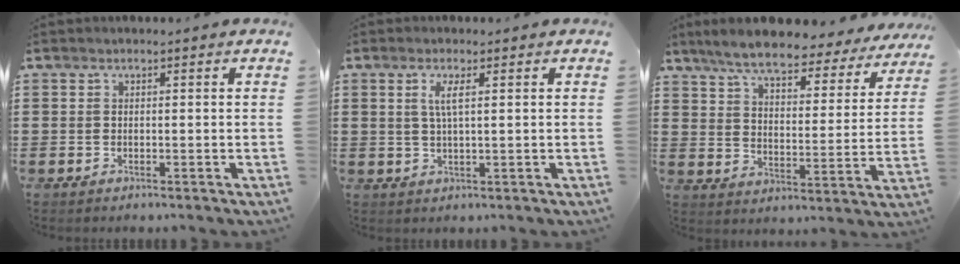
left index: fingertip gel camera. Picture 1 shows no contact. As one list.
[{"total": 3.0, "force": [0.9, 0.4, 2.8], "torque": [-0.059, 0.002, 0.014]}, {"total": 7.4, "force": [6.6, 0.9, 3.2], "torque": [-0.093, -0.038, 0.112]}]